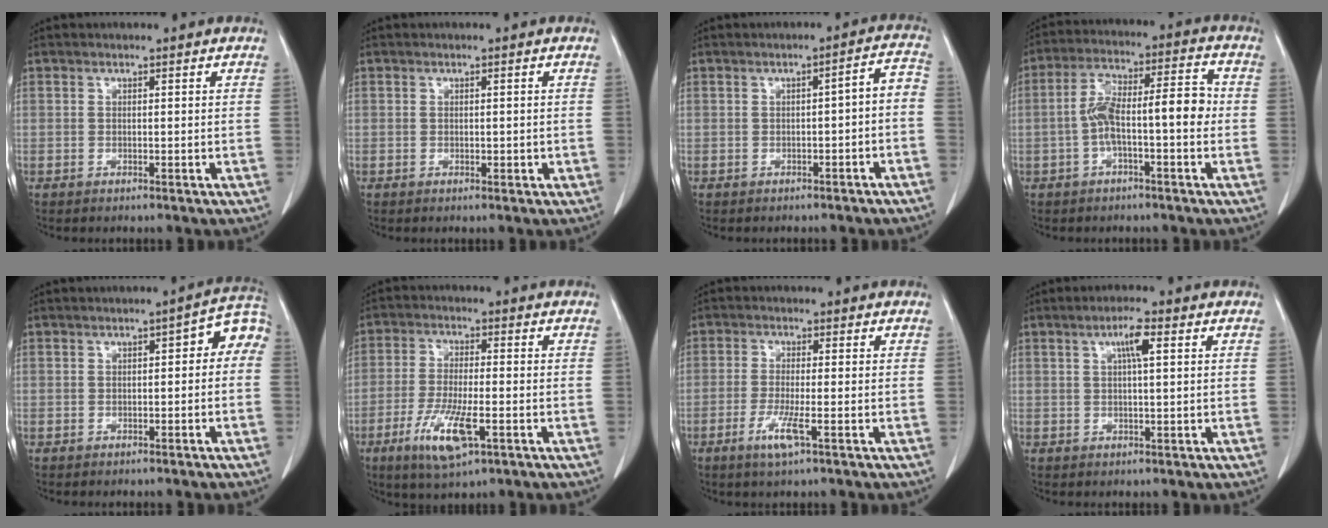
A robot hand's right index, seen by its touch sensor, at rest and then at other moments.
{"total": 0.9, "force": [-0.1, 0.6, 0.6], "torque": [-0.006, 0.003, 0.000]}
{"total": 4.2, "force": [-1.7, 1.0, 3.7], "torque": [-0.042, 0.025, -0.021]}
{"total": 10.2, "force": [-1.4, 2.4, 9.8], "torque": [-0.170, 0.040, -0.024]}
{"total": 5.1, "force": [-0.1, 2.3, 4.6], "torque": [-0.050, 0.029, -0.007]}
{"total": 9.1, "force": [-3.9, 1.9, 8.0], "torque": [-0.157, -0.019, -0.066]}
{"total": 4.5, "force": [-2.1, 0.1, 4.0], "torque": [-0.080, -0.011, -0.042]}
{"total": 3.6, "force": [1.3, 0.3, 3.3], "torque": [-0.060, 0.004, 0.021]}